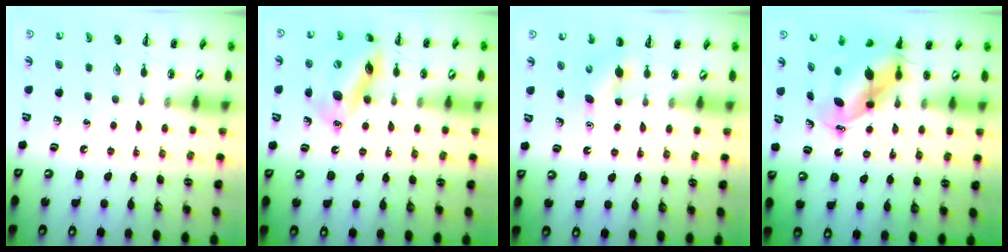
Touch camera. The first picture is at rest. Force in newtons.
{"total": 16.1, "press": 16.0, "slide": 1.9}
{"total": 3.2, "press": 3.1, "slide": 0.8}
{"total": 6.8, "press": 6.6, "slide": 1.6}